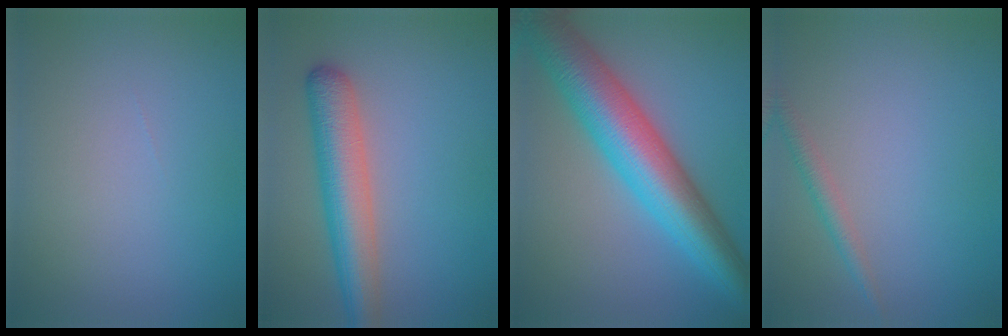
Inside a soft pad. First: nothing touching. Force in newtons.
{"total": 5.7, "press": 5.7, "slide": 0.2}
{"total": 10.2, "press": 10.2, "slide": 0.1}
{"total": 1.6, "press": 1.6, "slide": 0.1}